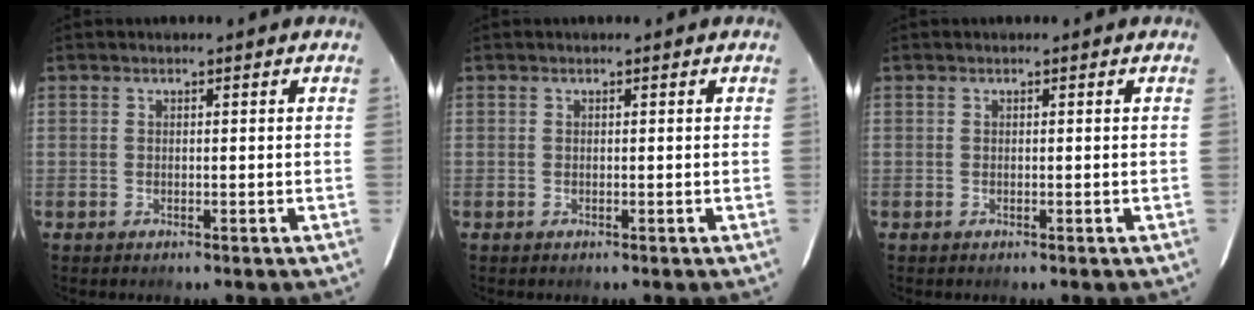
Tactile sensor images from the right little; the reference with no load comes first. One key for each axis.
{"total": 0.0}
{"total": 0.0}